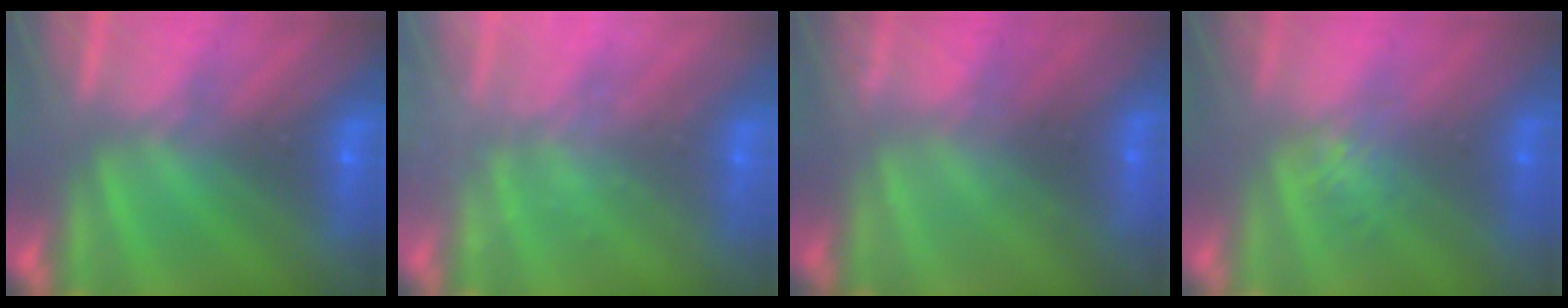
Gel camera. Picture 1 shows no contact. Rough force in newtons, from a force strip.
{"total": 1.7}
{"total": 2.1}
{"total": 1.4}